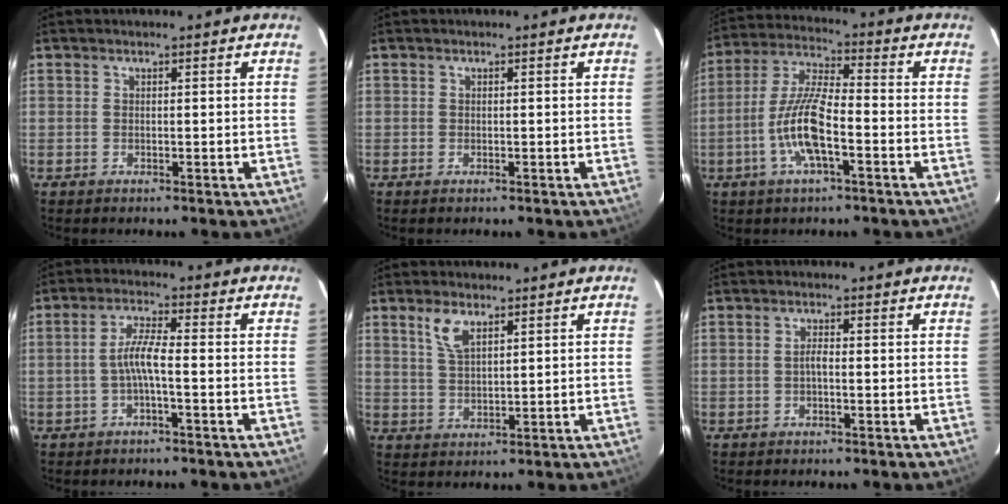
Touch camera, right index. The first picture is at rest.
{"total": 0.0}
{"total": 11.1, "force": [-4.0, 2.6, 10.1], "torque": [-0.212, 0.001, -0.078]}
{"total": 4.2, "force": [-1.4, 0.2, 3.9], "torque": [-0.084, 0.008, -0.027]}
{"total": 4.9, "force": [2.9, 2.0, 3.4], "torque": [-0.067, 0.004, 0.061]}
{"total": 1.3, "force": [-0.4, 0.4, 1.2], "torque": [-0.024, 0.006, -0.008]}